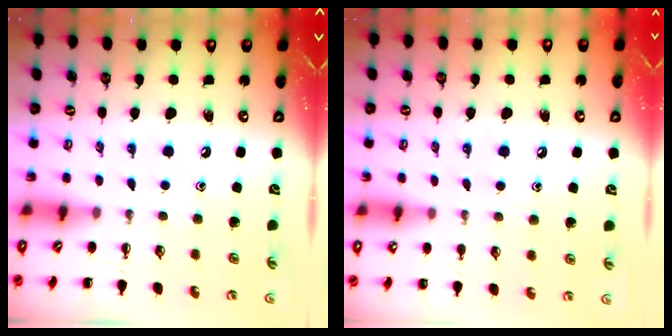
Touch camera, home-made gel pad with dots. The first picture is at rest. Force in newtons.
{"total": 6.3, "press": 6.1, "slide": 1.7}